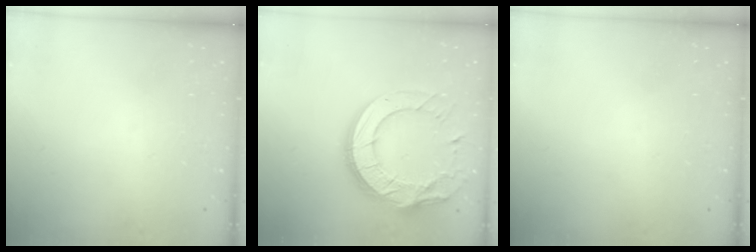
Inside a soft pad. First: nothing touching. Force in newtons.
{"total": 20.2, "press": 20.1, "slide": 1.7}
{"total": 0.0}